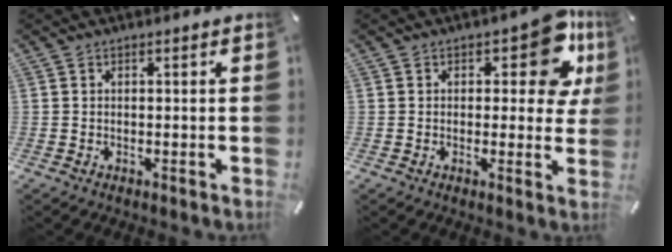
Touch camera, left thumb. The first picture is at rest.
{"total": 11.0, "force": [5.3, 5.7, 7.9], "torque": [-0.080, -0.030, 0.086]}